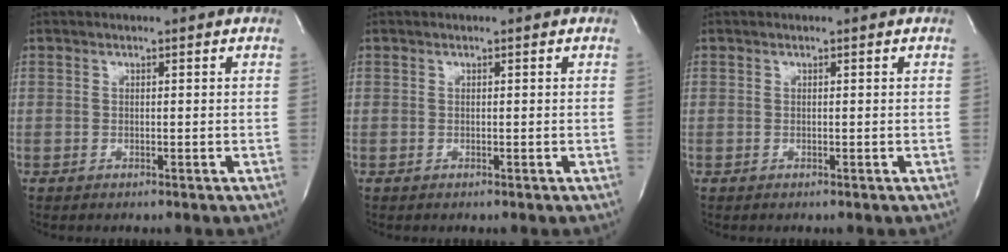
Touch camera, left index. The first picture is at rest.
{"total": 0.0}
{"total": 0.0}